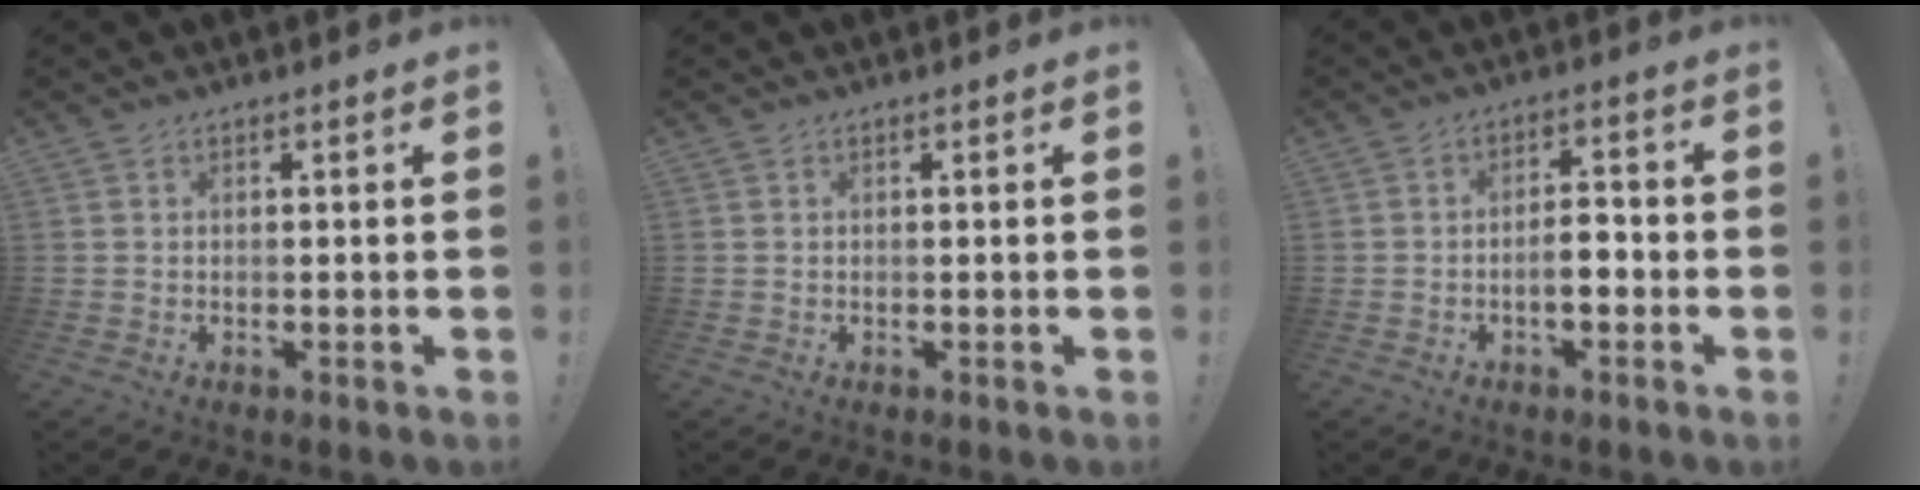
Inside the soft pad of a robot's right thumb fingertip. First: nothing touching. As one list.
[{"total": 0.0}, {"total": 5.9, "force": [-2.2, 2.5, 4.9], "torque": [-0.083, 0.009, -0.041]}]